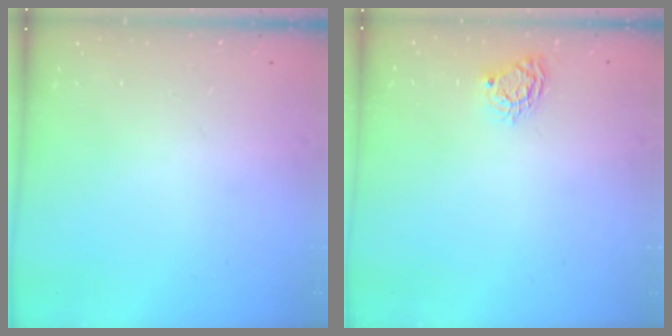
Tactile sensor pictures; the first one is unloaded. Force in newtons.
{"total": 5.6, "press": 5.6, "slide": 0.5}